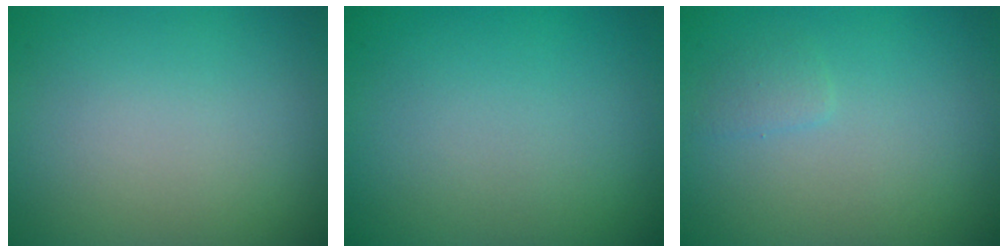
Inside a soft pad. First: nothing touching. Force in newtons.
{"total": 0.0}
{"total": 0.8, "press": 0.8, "slide": 0.0}